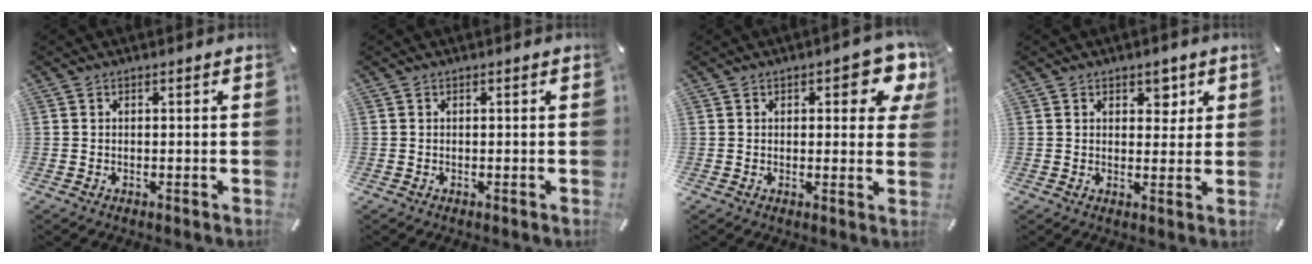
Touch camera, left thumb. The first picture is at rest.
{"total": 0.0}
{"total": 7.6, "force": [3.6, 3.6, 5.7], "torque": [-0.059, -0.020, 0.054]}
{"total": 4.0, "force": [2.1, 2.7, 1.9], "torque": [-0.005, -0.010, 0.028]}